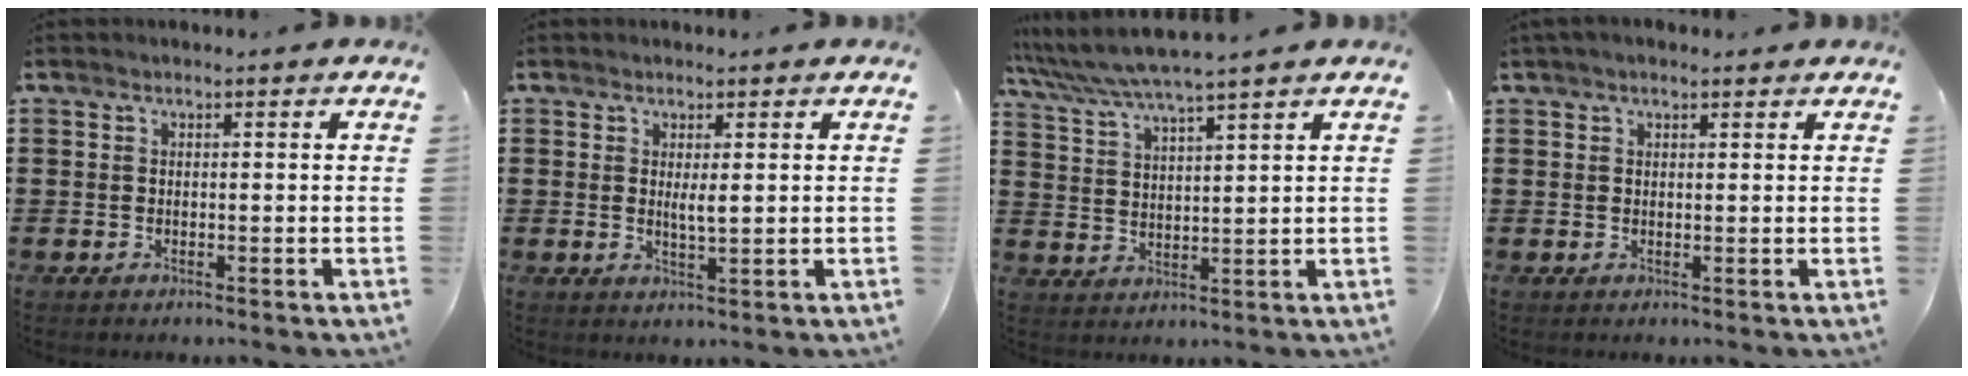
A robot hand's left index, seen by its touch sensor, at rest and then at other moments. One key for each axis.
{"total": 2.3, "fx": 0.6, "fy": 0.4, "fz": 2.1, "tx": -0.043, "ty": -0.001, "tz": 0.010}
{"total": 5.1, "fx": 4.6, "fy": -0.4, "fz": 2.1, "tx": -0.058, "ty": -0.025, "tz": 0.077}
{"total": 1.4, "fx": 1.0, "fy": 0.6, "fz": 0.7, "tx": -0.015, "ty": 0.005, "tz": 0.019}